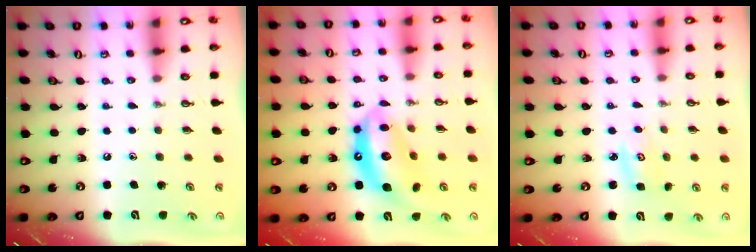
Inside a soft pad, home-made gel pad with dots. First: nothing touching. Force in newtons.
{"total": 13.5, "press": 13.5, "slide": 0.9}
{"total": 2.6, "press": 2.6, "slide": 0.3}